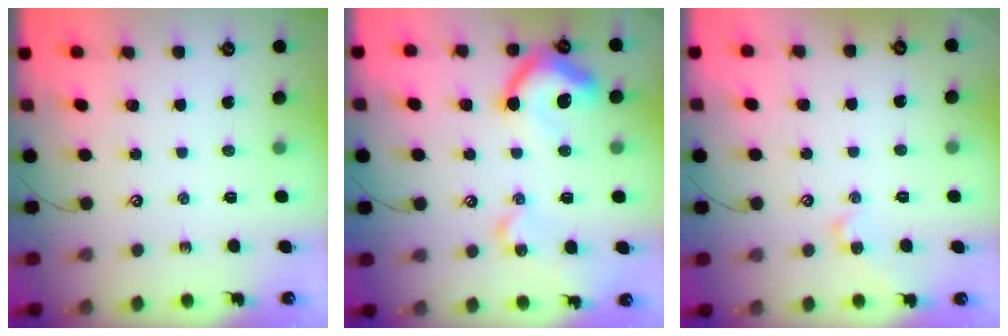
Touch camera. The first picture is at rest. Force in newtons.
{"total": 15.3, "press": 15.2, "slide": 1.8}
{"total": 2.0, "press": 1.9, "slide": 0.6}